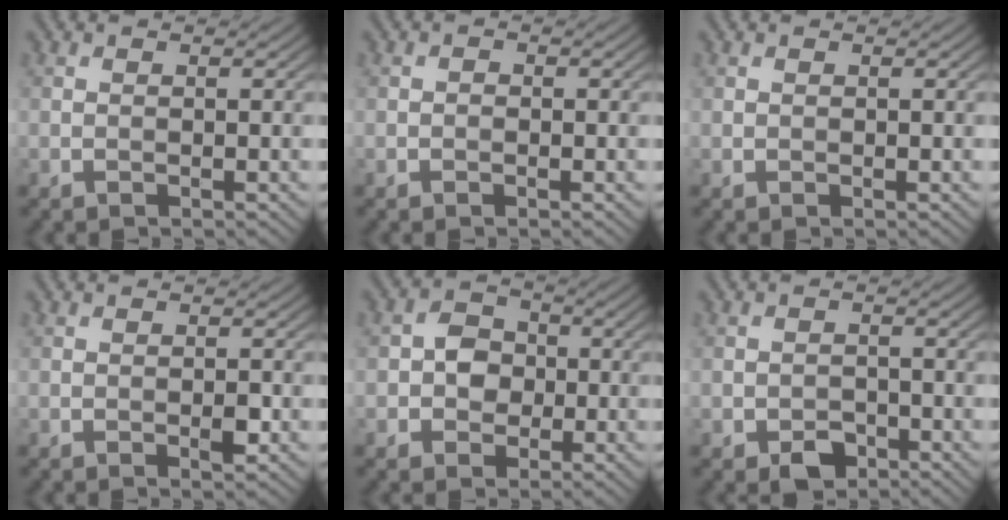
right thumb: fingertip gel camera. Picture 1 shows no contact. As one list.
[{"total": 0.6, "force": [-0.3, 0.5, 0.2], "torque": [-0.001, 0.000, -0.009]}, {"total": 0.0}, {"total": 1.2, "force": [-0.4, 0.4, 1.1], "torque": [-0.017, 0.001, -0.007]}, {"total": 3.9, "force": [-0.5, 3.3, 1.9], "torque": [-0.025, 0.005, -0.020]}, {"total": 2.8, "force": [-1.8, 1.7, 1.3], "torque": [-0.020, -0.002, -0.033]}]